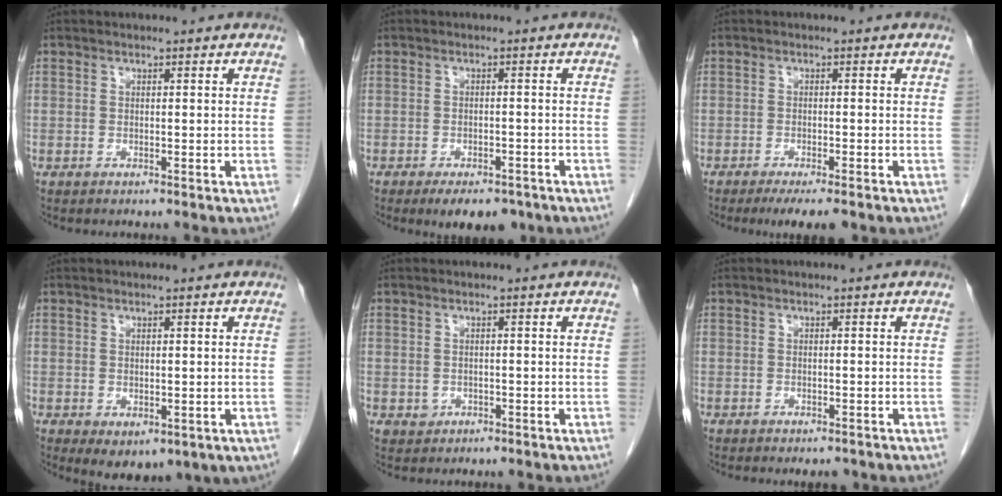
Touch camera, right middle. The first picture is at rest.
{"total": 6.8, "force": [-5.1, 3.0, 3.4], "torque": [-0.042, -0.001, -0.070]}
{"total": 5.4, "force": [-4.0, 0.8, 3.5], "torque": [-0.046, -0.012, -0.056]}
{"total": 5.6, "force": [-1.5, 3.2, 4.3], "torque": [-0.054, -0.012, -0.004]}
{"total": 1.3, "force": [-0.3, 1.2, 0.3], "torque": [-0.005, 0.003, 0.001]}
{"total": 1.5, "force": [-1.2, 0.6, 0.7], "torque": [-0.010, -0.004, -0.011]}